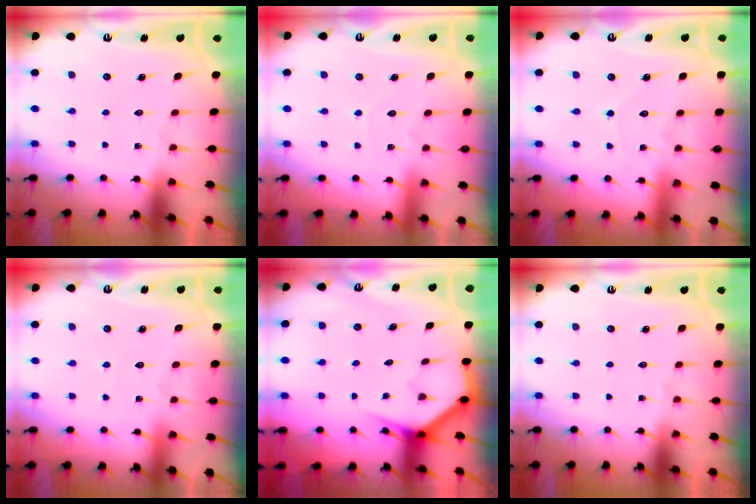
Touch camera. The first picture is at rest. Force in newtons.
{"total": 3.2, "press": 3.2, "slide": 0.2}
{"total": 3.5, "press": 3.5, "slide": 0.4}
{"total": 2.9, "press": 2.9, "slide": 0.3}
{"total": 3.6, "press": 3.5, "slide": 0.3}
{"total": 0.0}